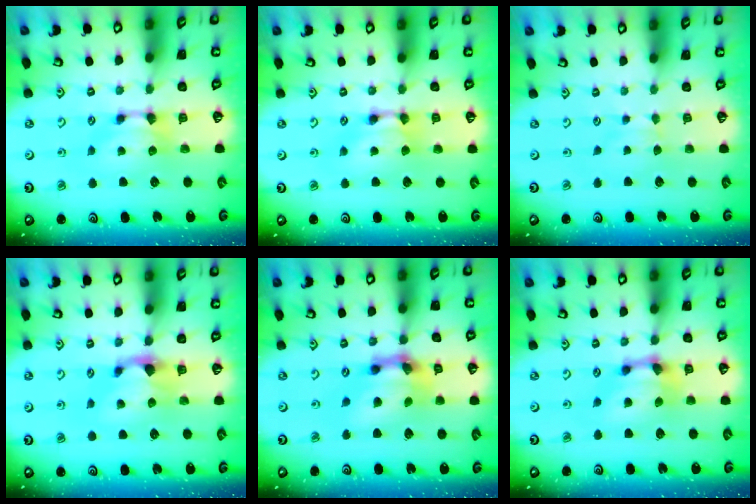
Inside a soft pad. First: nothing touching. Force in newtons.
{"total": 1.5, "press": 1.5, "slide": 0.1}
{"total": 2.7, "press": 2.7, "slide": 0.4}
{"total": 1.1, "press": 0.3, "slide": 1.1}
{"total": 7.7, "press": 7.2, "slide": 2.8}
{"total": 3.3, "press": 2.6, "slide": 2.1}